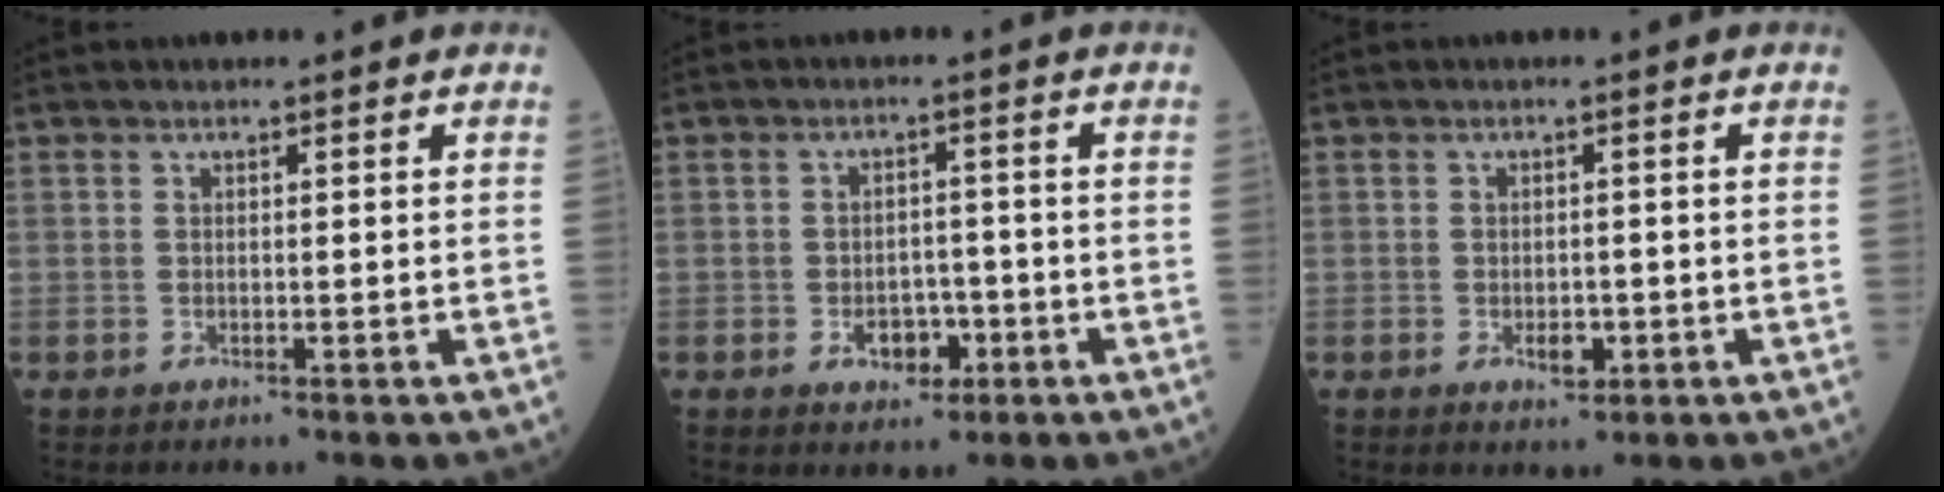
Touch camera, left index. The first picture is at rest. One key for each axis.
{"total": 4.2, "fx": -1.7, "fy": 2.8, "fz": 2.6, "tx": -0.036, "ty": 0.006, "tz": -0.022}
{"total": 2.3, "fx": -0.7, "fy": 1.3, "fz": 1.7, "tx": -0.029, "ty": 0.001, "tz": -0.006}